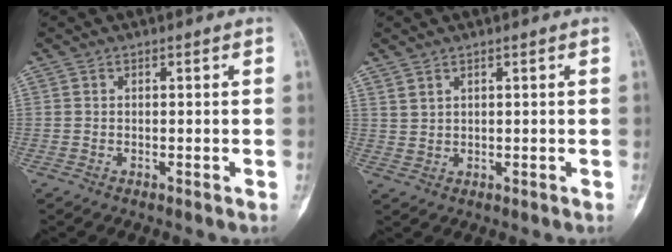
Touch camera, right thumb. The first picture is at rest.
{"total": 1.6, "force": [1.4, 0.6, 0.6], "torque": [-0.004, -0.011, 0.029]}